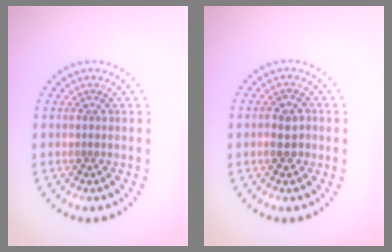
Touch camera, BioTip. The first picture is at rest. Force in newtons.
{"total": 2.4, "press": 2.4, "slide": 0.3}